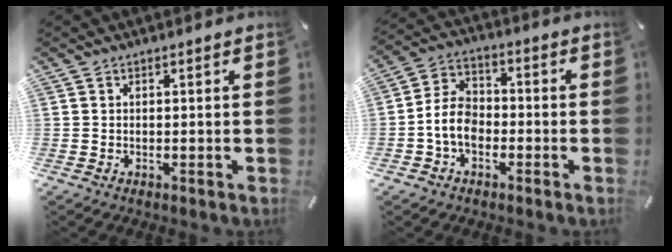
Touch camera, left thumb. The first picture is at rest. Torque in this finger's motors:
{"motor_torque": [-0.38, 0.88, 0.35, -0.27, 0.20]}